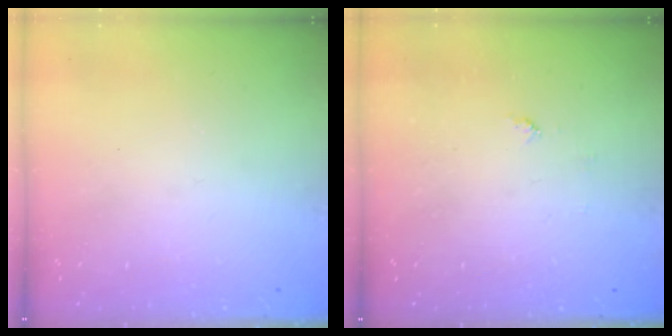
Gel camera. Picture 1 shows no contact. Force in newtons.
{"total": 4.3, "press": 4.3, "slide": 0.5}